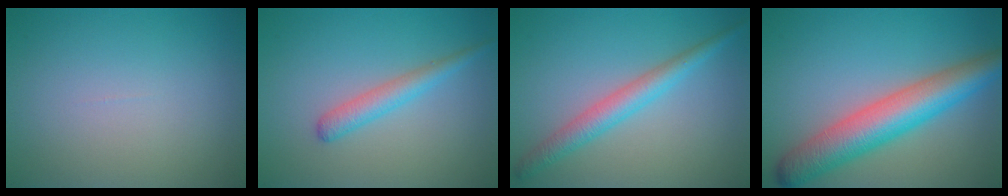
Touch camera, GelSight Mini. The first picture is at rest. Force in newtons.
{"total": 2.3, "press": 2.3, "slide": 0.1}
{"total": 3.2, "press": 3.2, "slide": 0.1}
{"total": 7.6, "press": 7.6, "slide": 0.3}